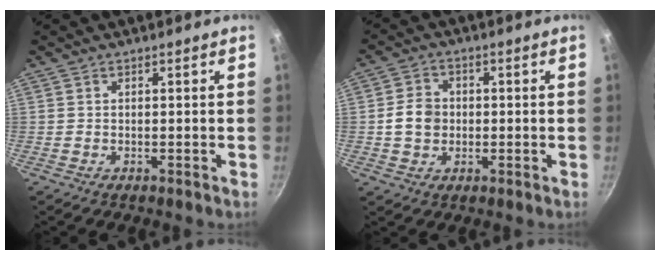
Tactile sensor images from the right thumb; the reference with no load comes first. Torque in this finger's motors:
{"motor_torque": [1.38, 1.55, 0.90, -0.72, 0.09]}